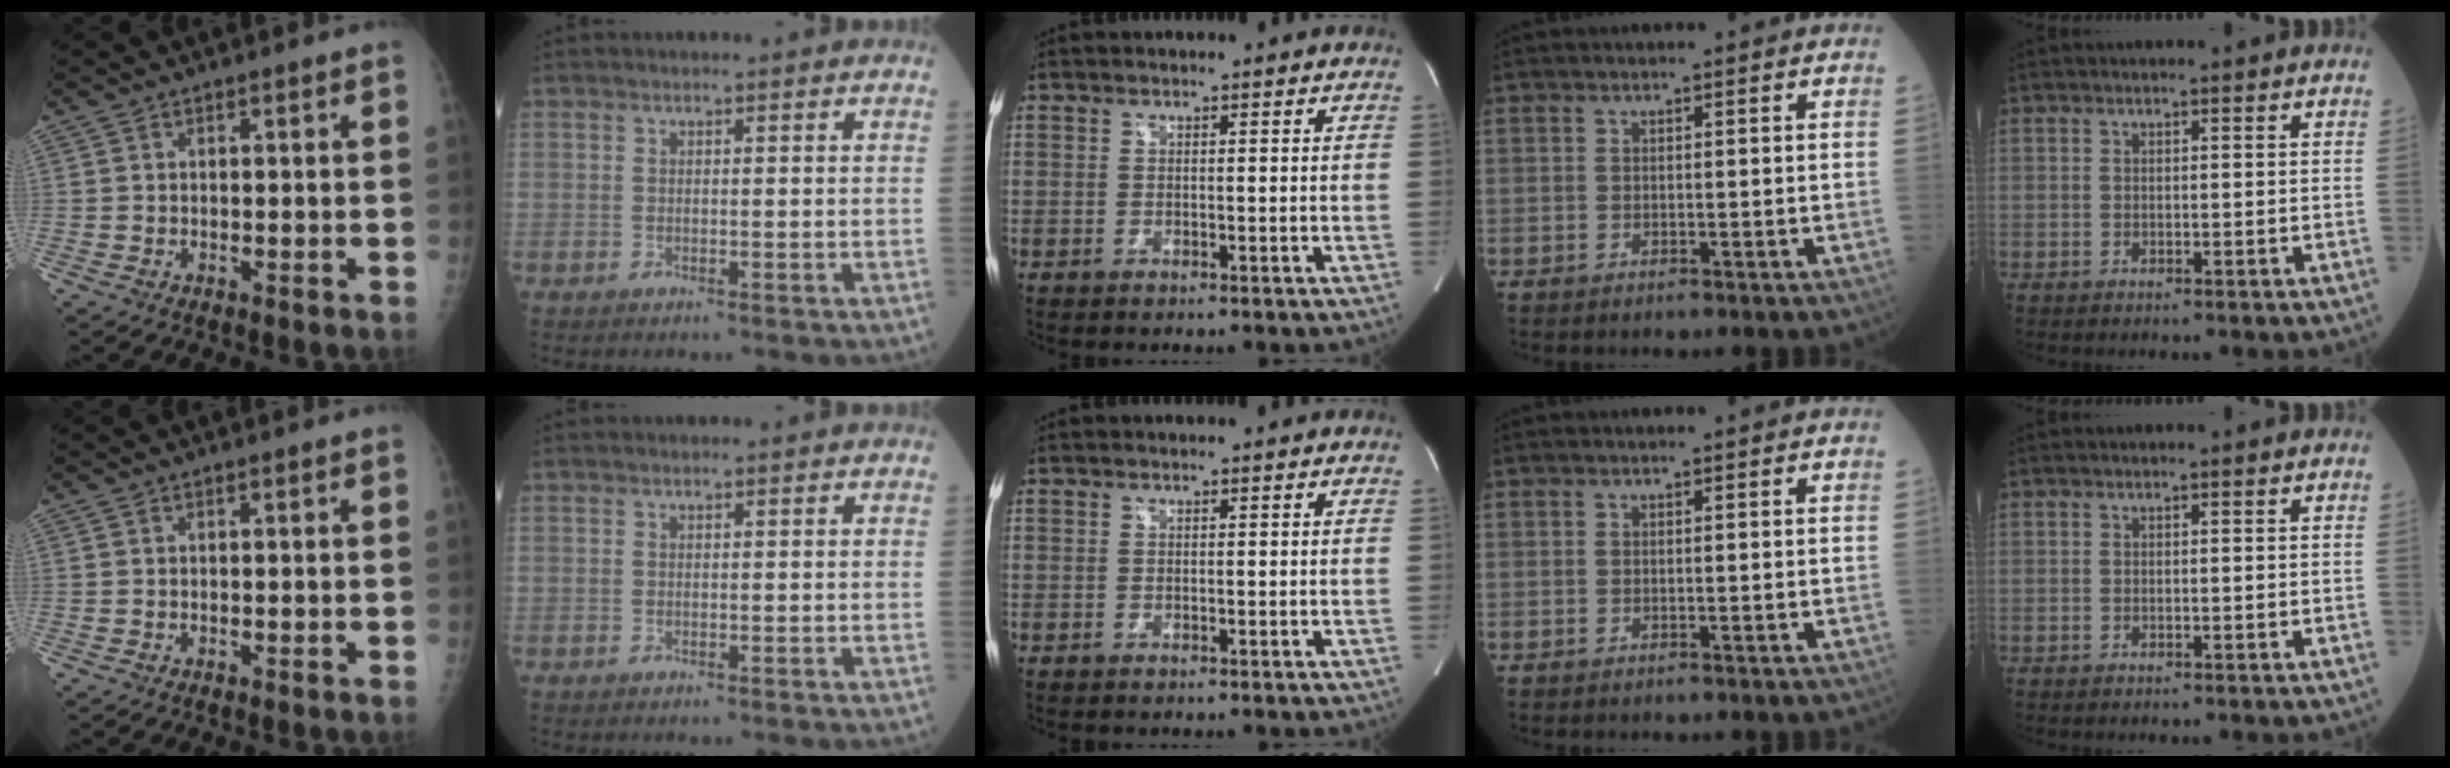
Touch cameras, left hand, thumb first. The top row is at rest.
{}